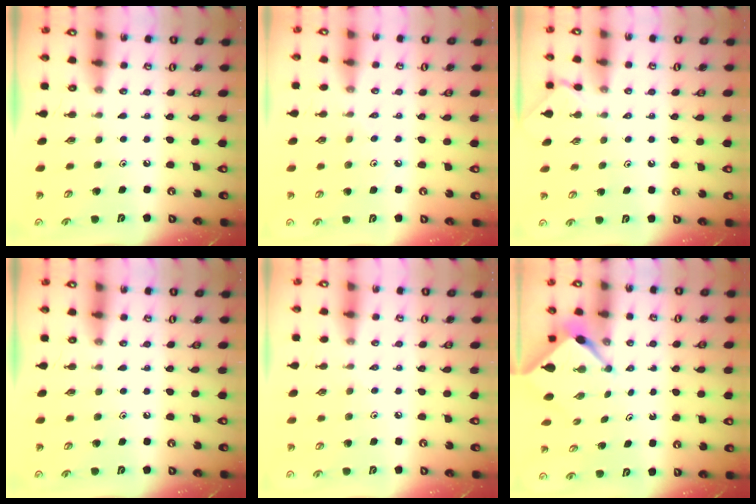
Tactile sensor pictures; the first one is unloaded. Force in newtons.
{"total": 4.1, "press": 4.0, "slide": 0.7}
{"total": 1.9, "press": 1.9, "slide": 0.4}
{"total": 0.0}
{"total": 2.1, "press": 2.1, "slide": 0.5}
{"total": 2.6, "press": 2.5, "slide": 0.3}